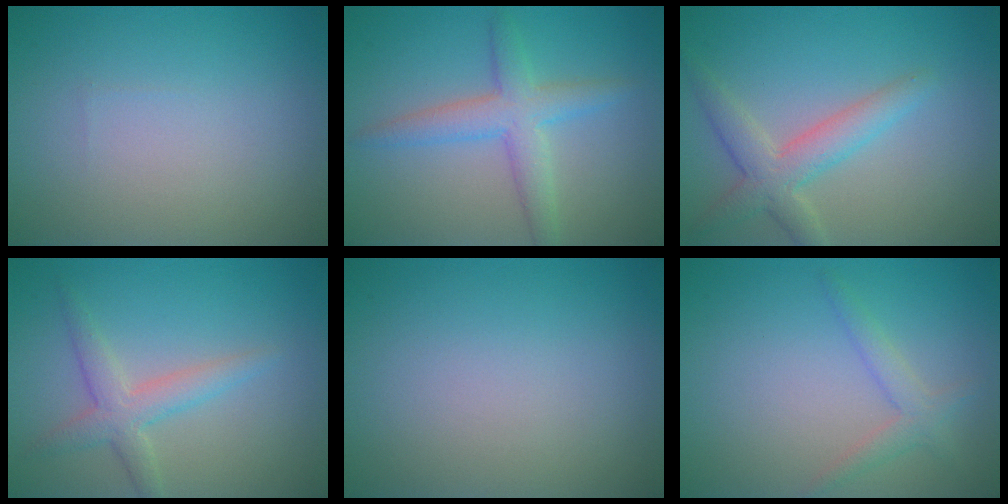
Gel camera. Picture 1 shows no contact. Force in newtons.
{"total": 3.8, "press": 3.8, "slide": 0.2}
{"total": 3.7, "press": 3.7, "slide": 0.3}
{"total": 2.9, "press": 2.9, "slide": 0.1}
{"total": 0.0}
{"total": 2.0, "press": 2.0, "slide": 0.1}